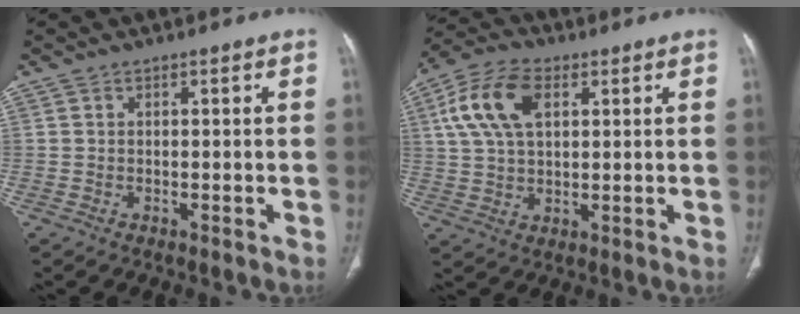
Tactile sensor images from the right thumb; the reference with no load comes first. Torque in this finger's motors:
{"motor_torque": [-0.25, 0.42, 0.51, -0.40, 0.22]}